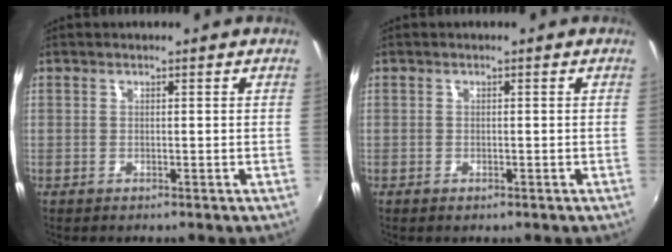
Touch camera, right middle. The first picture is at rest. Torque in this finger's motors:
{"motor_torque": [-0.05, -0.06, -0.01, 0.00]}